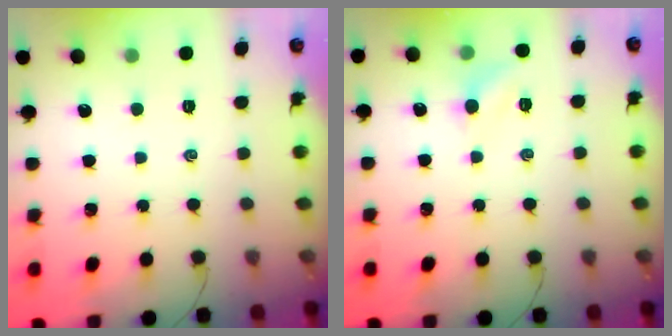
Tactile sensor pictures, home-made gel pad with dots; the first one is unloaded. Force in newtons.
{"total": 6.0, "press": 5.8, "slide": 1.5}